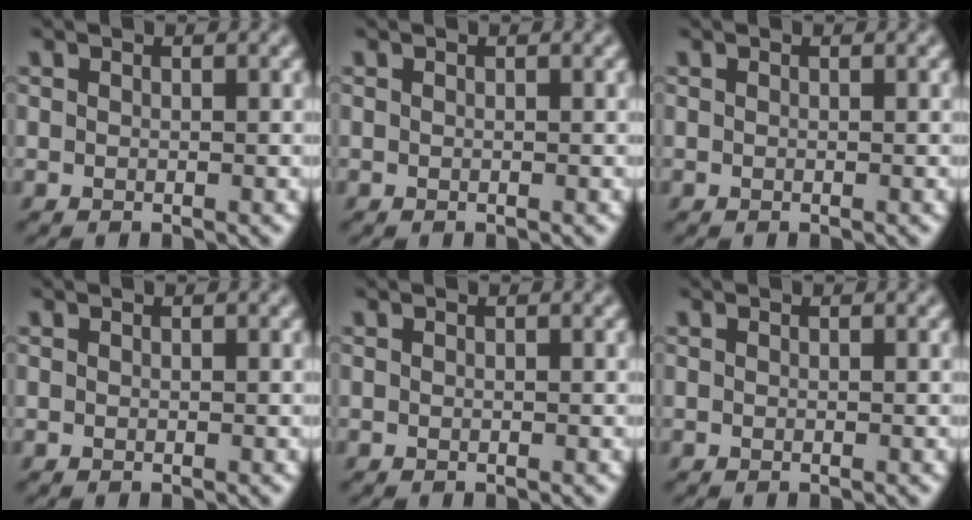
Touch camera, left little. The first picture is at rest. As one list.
[{"total": 0.0}, {"total": 0.0}, {"total": 0.0}, {"total": 0.0}, {"total": 0.0}]